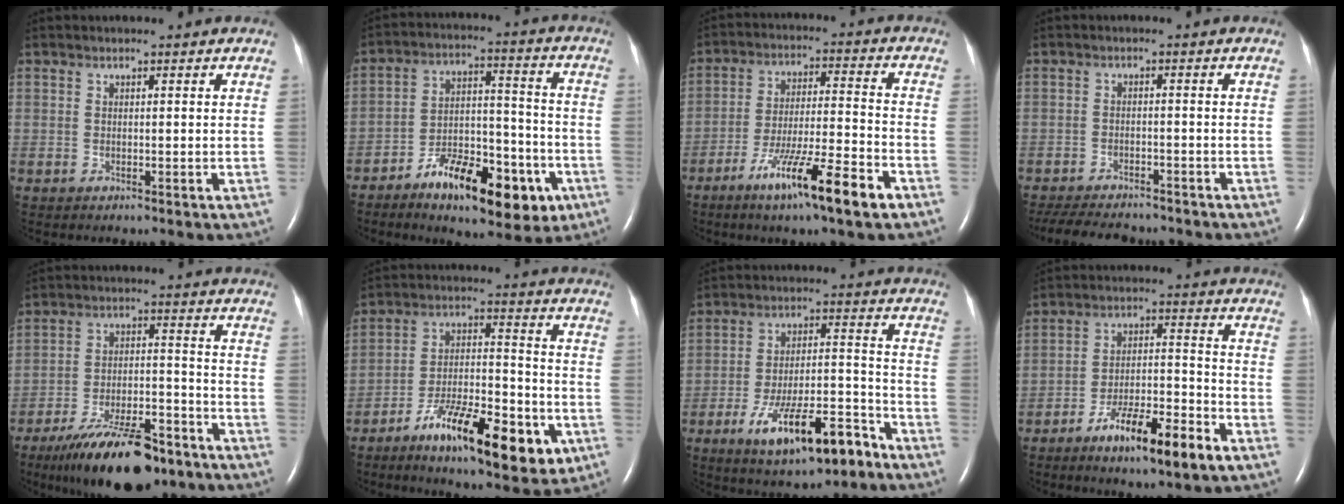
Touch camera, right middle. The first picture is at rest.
{"total": 15.2, "force": [-8.2, 6.0, 11.3], "torque": [-0.167, 0.019, -0.121]}
{"total": 12.8, "force": [-7.6, 0.2, 10.3], "torque": [-0.177, -0.023, -0.130]}
{"total": 11.5, "force": [-10.2, 3.0, 4.3], "torque": [-0.086, -0.011, -0.144]}
{"total": 15.8, "force": [-11.8, 4.6, 9.5], "torque": [-0.148, 0.001, -0.192]}
{"total": 16.3, "force": [-8.2, 4.7, 13.3], "torque": [-0.210, 0.002, -0.127]}
{"total": 13.8, "force": [-8.5, 3.7, 10.1], "torque": [-0.171, 0.008, -0.134]}
{"total": 11.9, "force": [-7.0, 0.3, 9.6], "torque": [-0.170, -0.019, -0.123]}